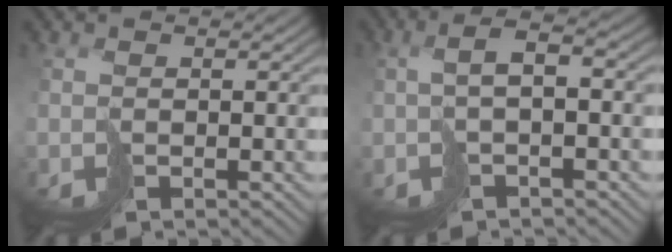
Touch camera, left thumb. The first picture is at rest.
{"total": 3.6, "force": [-0.3, 1.0, 3.4], "torque": [-0.064, 0.010, -0.011]}